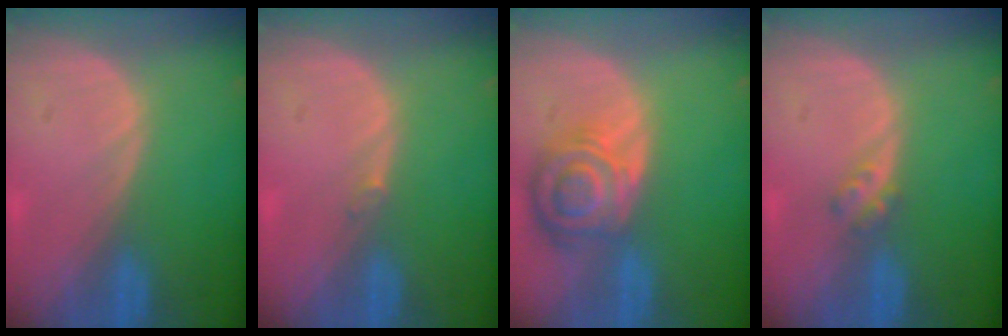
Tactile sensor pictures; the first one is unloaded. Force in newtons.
{"total": 0.5, "press": 0.5, "slide": 0.1}
{"total": 8.3, "press": 7.3, "slide": 3.9}
{"total": 2.3, "press": 2.0, "slide": 1.2}